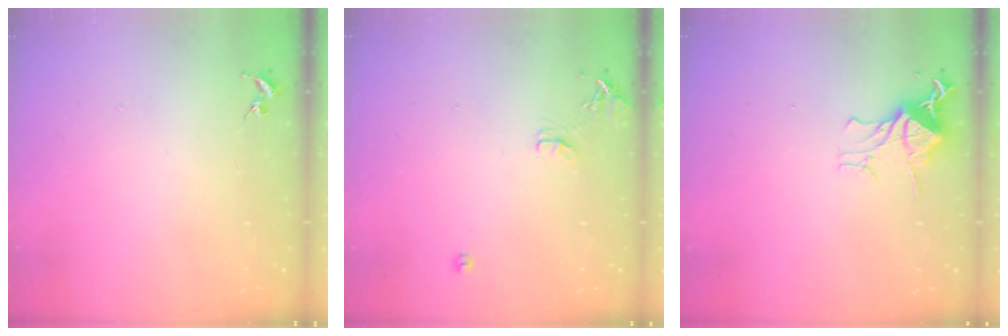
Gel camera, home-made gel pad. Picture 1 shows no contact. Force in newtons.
{"total": 8.6, "press": 8.6, "slide": 0.8}
{"total": 11.3, "press": 11.3, "slide": 0.9}